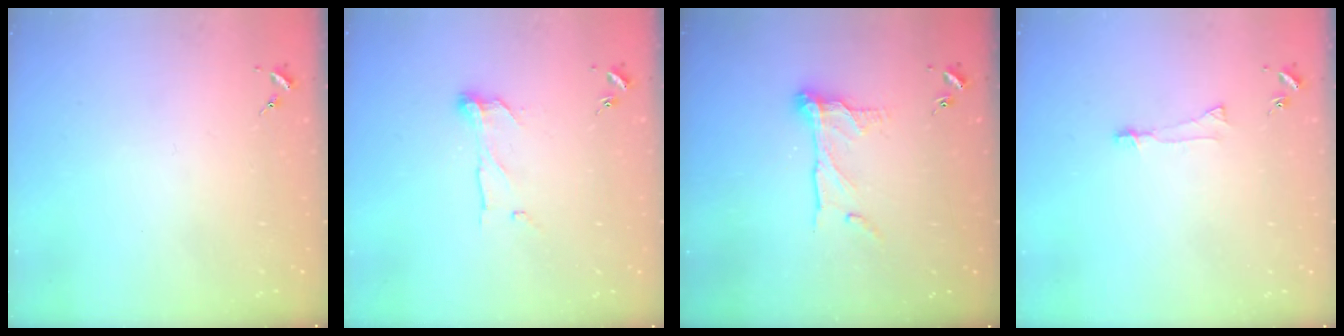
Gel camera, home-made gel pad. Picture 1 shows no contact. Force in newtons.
{"total": 8.2, "press": 8.2, "slide": 0.3}
{"total": 10.9, "press": 10.8, "slide": 1.3}
{"total": 4.8, "press": 4.8, "slide": 0.4}